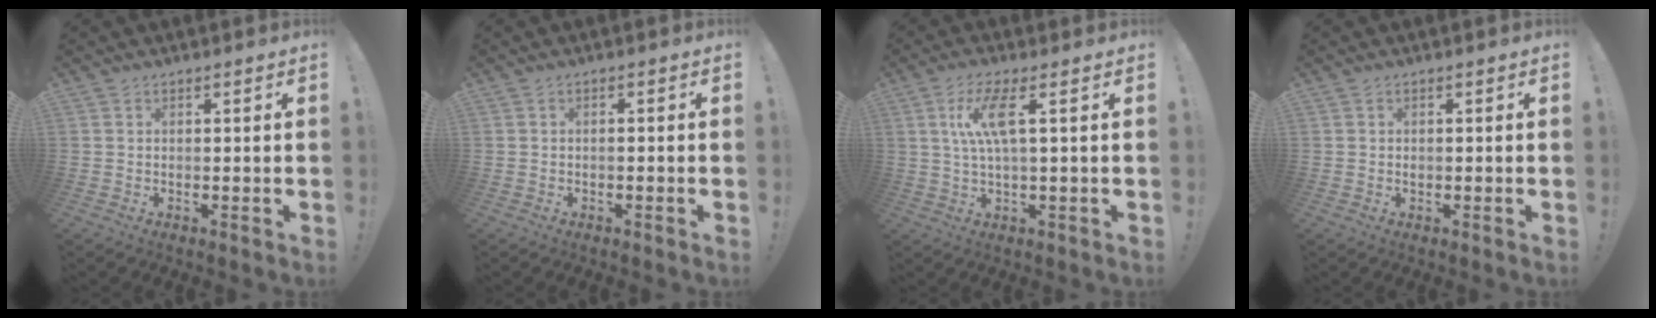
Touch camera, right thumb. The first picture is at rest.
{"total": 0.9, "force": [-0.6, -0.2, 0.6], "torque": [-0.010, 0.000, -0.011]}
{"total": 9.1, "force": [2.5, 1.6, 8.6], "torque": [-0.170, 0.005, 0.040]}
{"total": 0.5, "force": [0.1, 0.5, 0.0], "torque": [-0.001, 0.005, 0.001]}